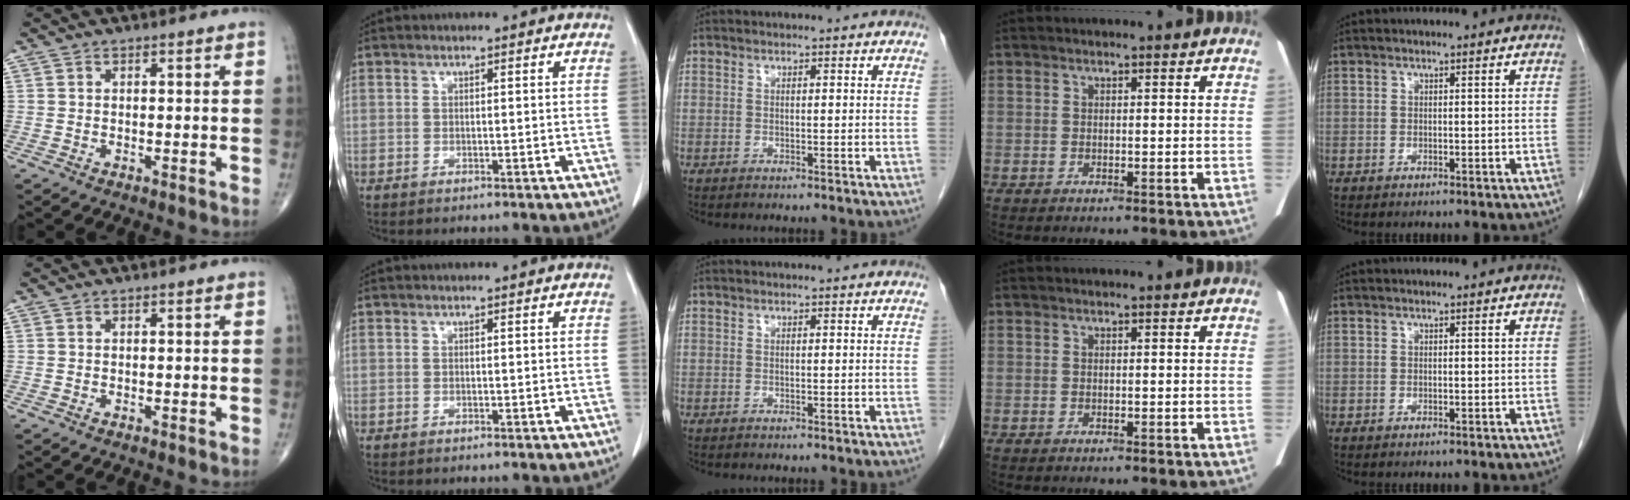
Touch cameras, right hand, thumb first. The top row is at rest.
{}